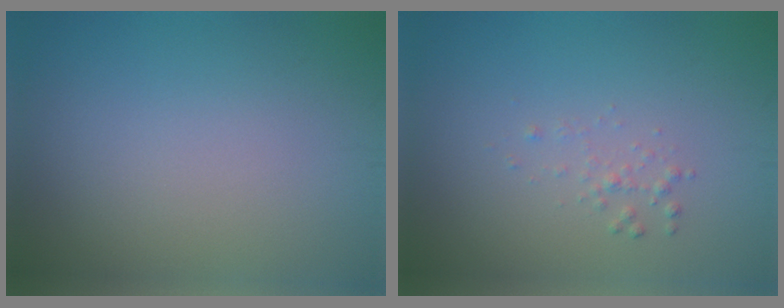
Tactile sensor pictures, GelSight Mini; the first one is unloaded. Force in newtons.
{"total": 0.9, "press": 0.9, "slide": 0.0}